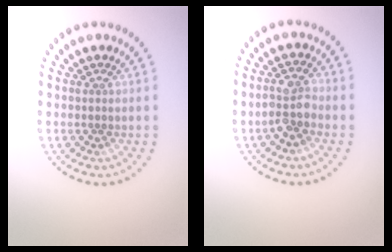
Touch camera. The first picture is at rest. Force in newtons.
{"total": 3.0, "press": 2.7, "slide": 1.2}